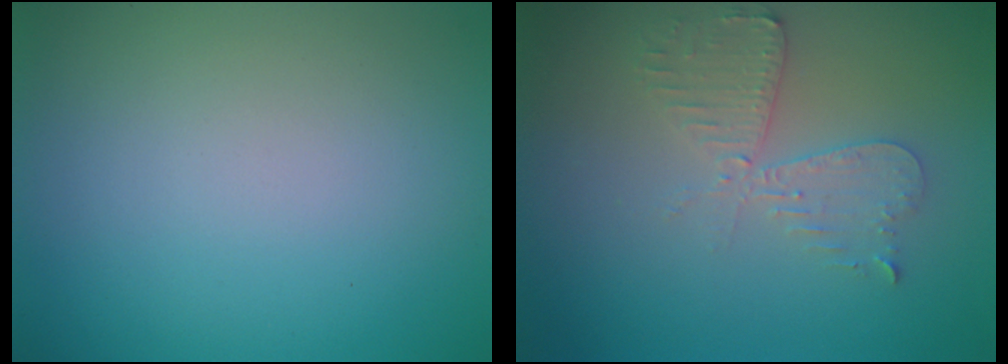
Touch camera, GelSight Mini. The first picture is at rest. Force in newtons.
{"total": 3.5, "press": 3.5, "slide": 0.5}